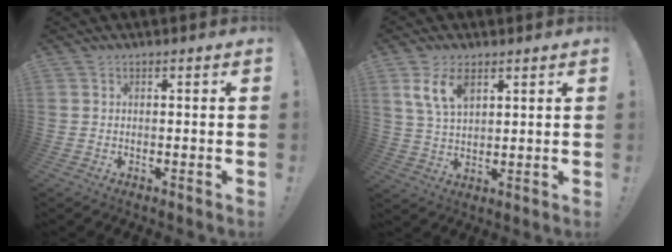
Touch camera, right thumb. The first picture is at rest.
{"total": 8.5, "force": [4.5, 4.5, 5.6], "torque": [-0.116, -0.011, 0.085]}